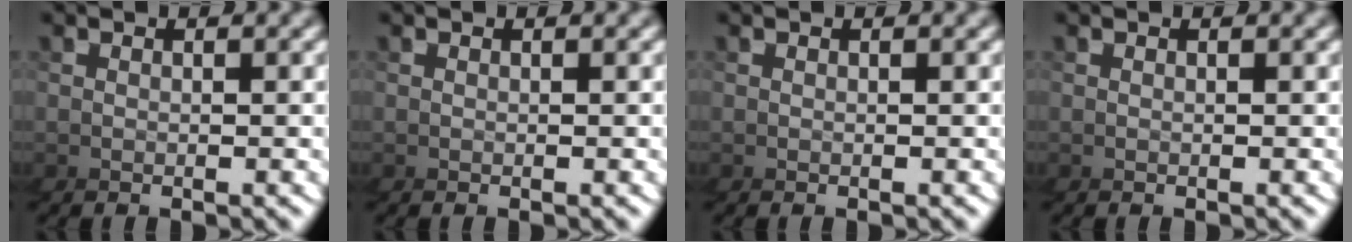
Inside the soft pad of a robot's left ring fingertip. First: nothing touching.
{"total": 0.0}
{"total": 0.0}
{"total": 0.0}